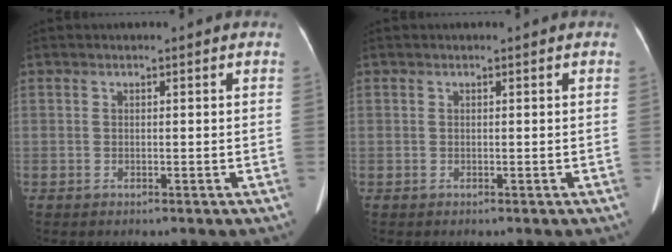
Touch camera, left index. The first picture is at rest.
{"total": 0.0}